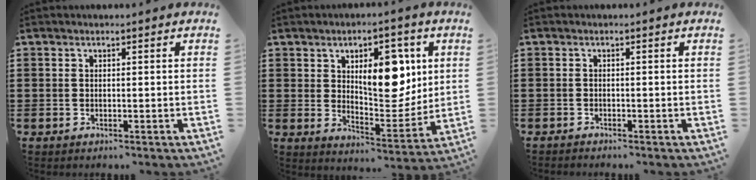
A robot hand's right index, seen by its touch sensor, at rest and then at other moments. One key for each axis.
{"total": 10.6, "fx": 3.6, "fy": 5.6, "fz": 8.3, "tx": -0.115, "ty": -0.006, "tz": 0.055}
{"total": 0.8, "fx": -0.8, "fy": 0.0, "fz": 0.0, "tx": -0.002, "ty": 0.001, "tz": -0.017}